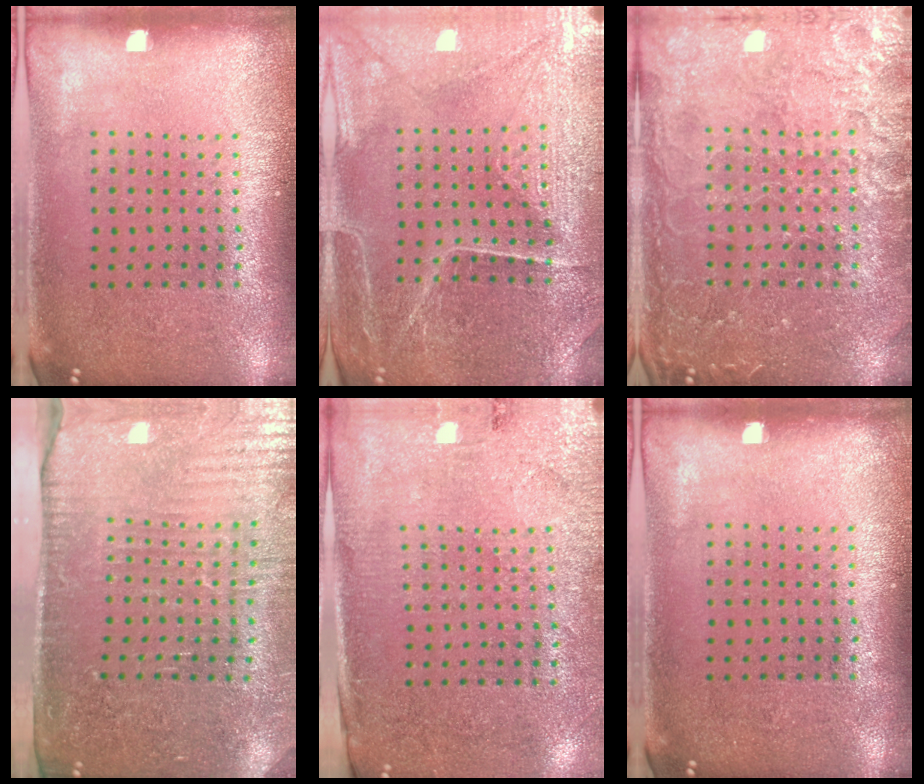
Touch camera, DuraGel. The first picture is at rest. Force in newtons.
{"total": 2.9, "press": 2.9, "slide": 0.2}
{"total": 3.7, "press": 3.7, "slide": 0.5}
{"total": 3.7, "press": 3.5, "slide": 1.2}
{"total": 2.7, "press": 2.5, "slide": 1.1}
{"total": 0.0}